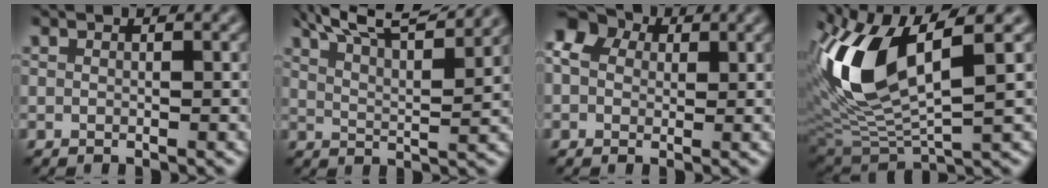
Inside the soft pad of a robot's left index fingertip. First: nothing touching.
{"total": 12.2, "force": [9.5, 3.3, 6.8], "torque": [-0.092, 0.028, 0.103]}
{"total": 6.2, "force": [1.9, 4.9, 3.2], "torque": [-0.060, 0.029, -0.004]}
{"total": 11.1, "force": [3.5, 4.5, 9.6], "torque": [-0.213, 0.000, 0.067]}